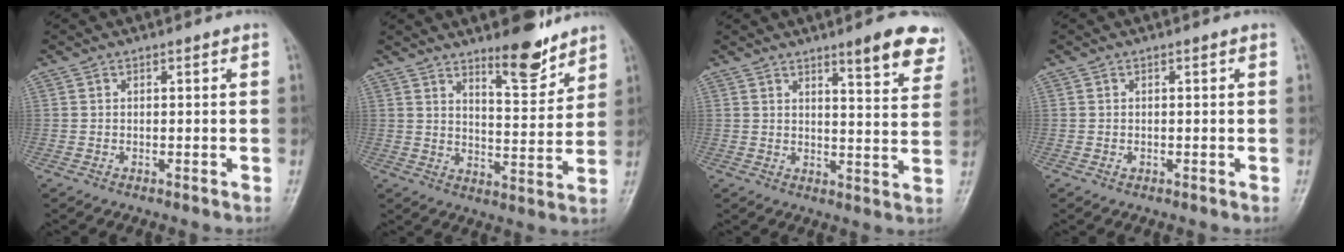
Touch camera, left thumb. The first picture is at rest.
{"total": 9.5, "force": [7.3, 2.7, 5.5], "torque": [-0.064, -0.062, 0.117]}
{"total": 9.9, "force": [6.5, 2.2, 7.1], "torque": [-0.066, -0.037, 0.079]}
{"total": 0.5, "force": [-0.1, 0.4, 0.3], "torque": [-0.002, 0.000, -0.002]}